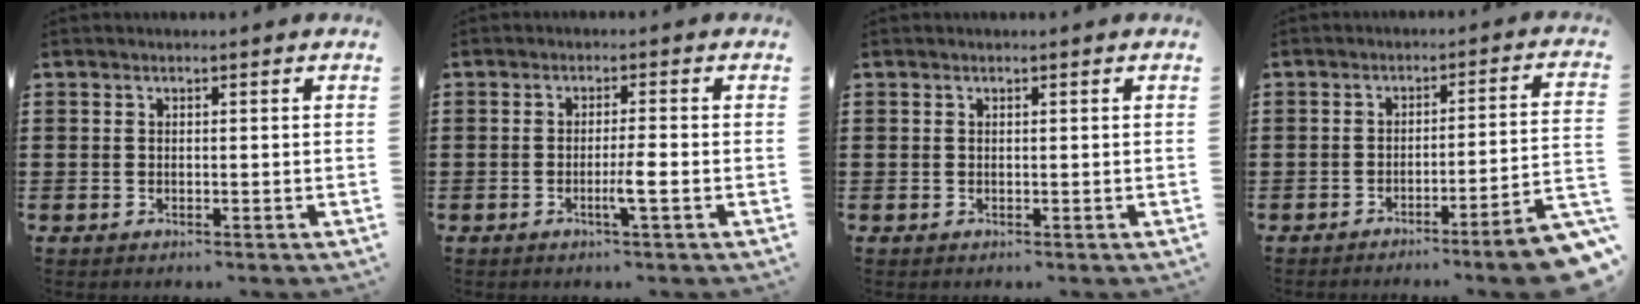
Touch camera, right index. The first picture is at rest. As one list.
[{"total": 3.3, "force": [-1.2, -0.2, 3.0], "torque": [-0.057, -0.009, -0.026]}, {"total": 0.0}, {"total": 6.4, "force": [-4.5, -0.5, 4.5], "torque": [-0.073, -0.017, -0.088]}]